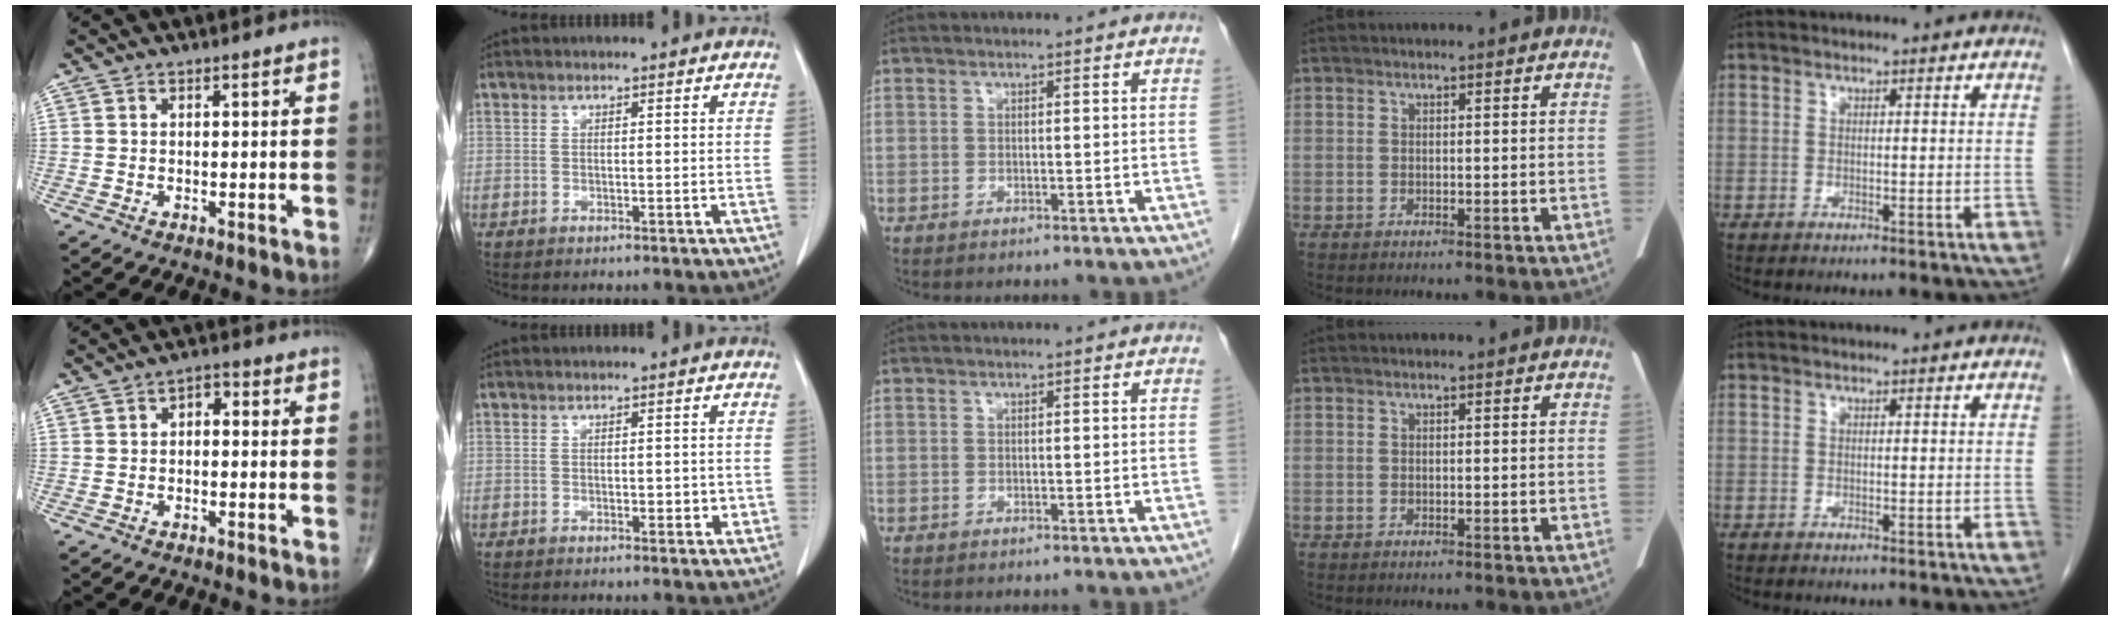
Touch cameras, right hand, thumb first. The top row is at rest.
{"thumb": {"total": 2.7, "force": [0.0, 1.7, 2.1], "torque": [-0.017, 0.013, -0.011]}, "index": {"total": 2.3, "force": [-0.1, 1.4, 1.9], "torque": [-0.018, -0.001, 0.003]}}